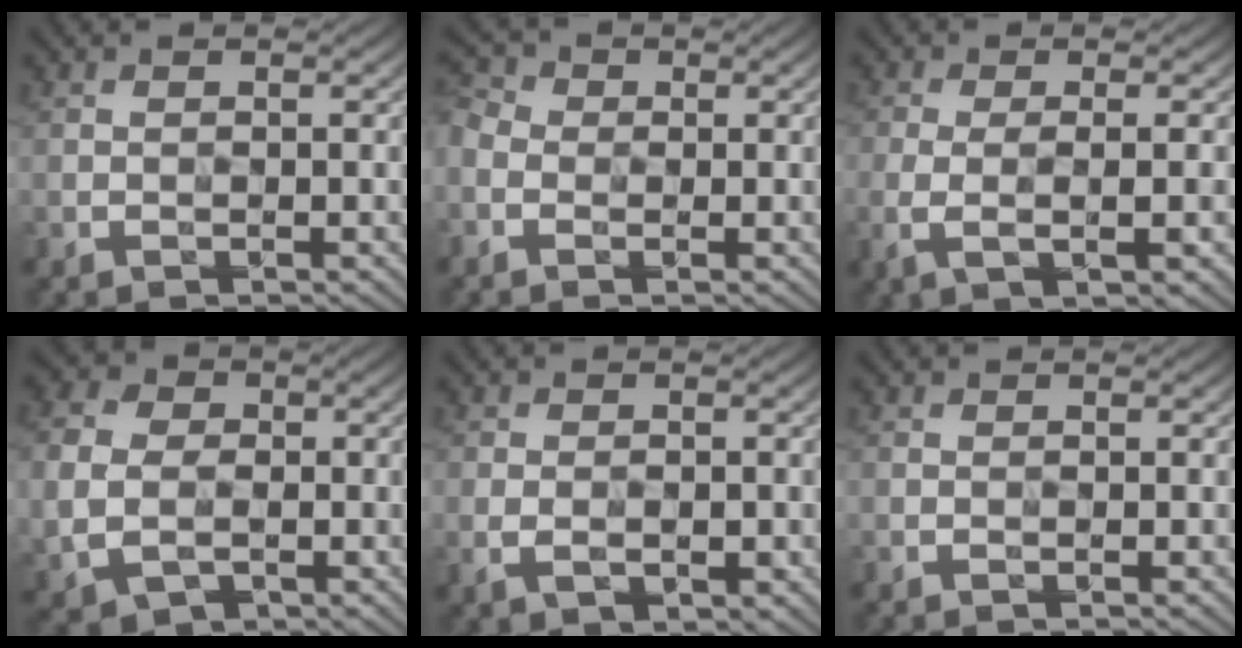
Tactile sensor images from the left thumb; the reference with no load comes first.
{"total": 3.5, "force": [-0.8, 2.9, 1.7], "torque": [-0.055, 0.004, -0.025]}
{"total": 4.1, "force": [-0.7, 1.0, 3.9], "torque": [-0.086, -0.004, -0.016]}
{"total": 8.3, "force": [-0.7, 7.2, 4.1], "torque": [-0.133, -0.004, -0.026]}
{"total": 3.0, "force": [-0.8, 1.7, 2.3], "torque": [-0.044, -0.006, -0.011]}
{"total": 0.0}